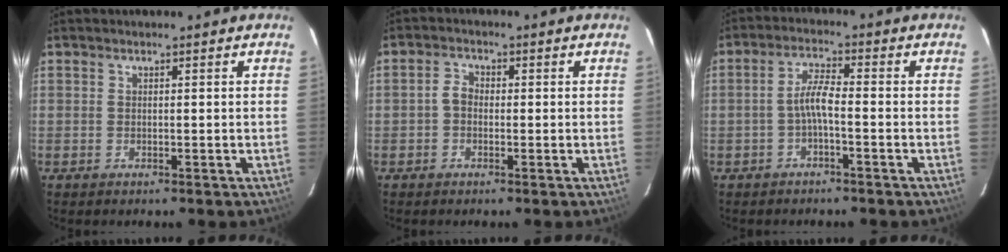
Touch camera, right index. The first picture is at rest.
{"total": 2.3, "force": [-0.6, 1.8, 1.3], "torque": [-0.027, 0.009, -0.014]}
{"total": 3.8, "force": [-1.5, 0.5, 3.4], "torque": [-0.073, 0.010, -0.031]}